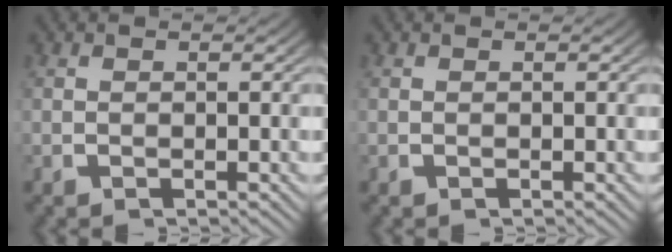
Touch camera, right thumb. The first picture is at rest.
{"total": 0.0}